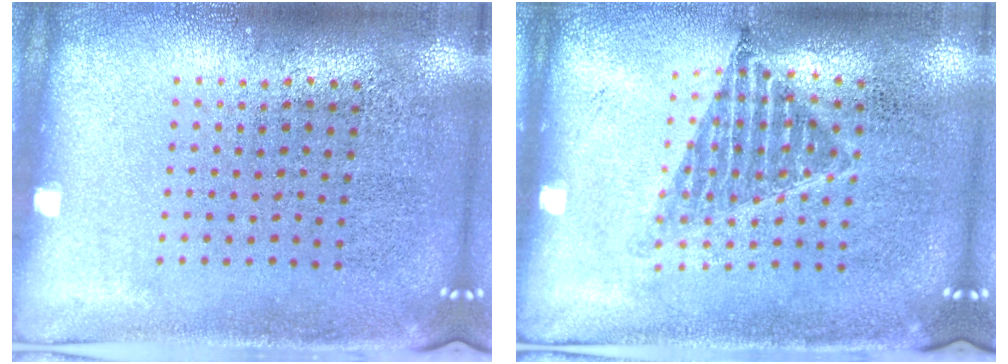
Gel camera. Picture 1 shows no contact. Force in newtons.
{"total": 1.0, "press": 0.8, "slide": 0.5}